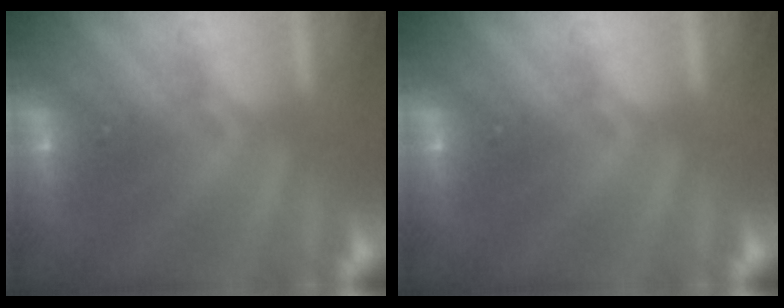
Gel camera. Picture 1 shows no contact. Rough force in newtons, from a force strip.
{"total": 0.0}